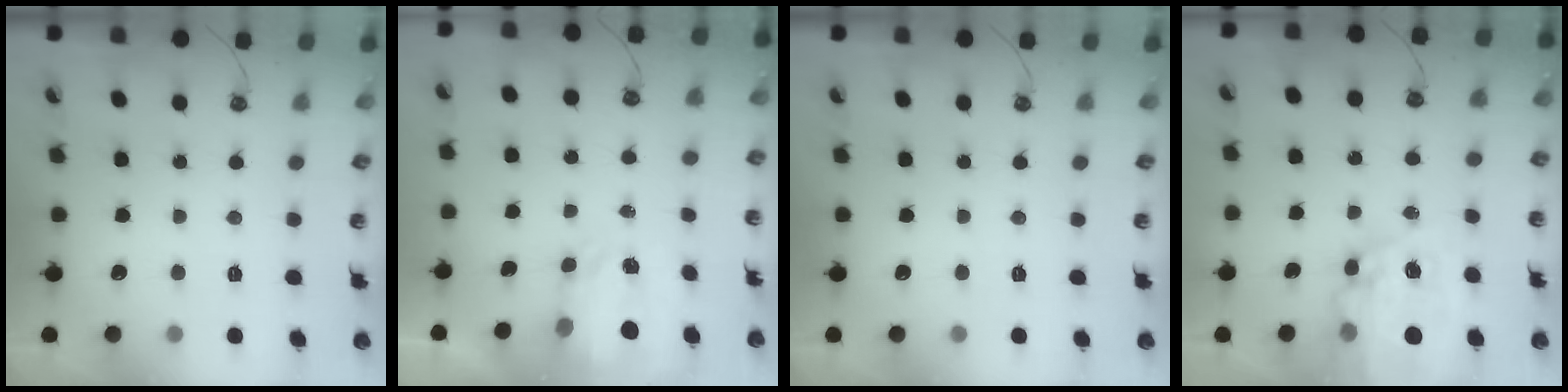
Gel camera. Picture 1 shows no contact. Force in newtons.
{"total": 3.8, "press": 3.7, "slide": 0.5}
{"total": 0.0}
{"total": 15.0, "press": 14.9, "slide": 1.5}